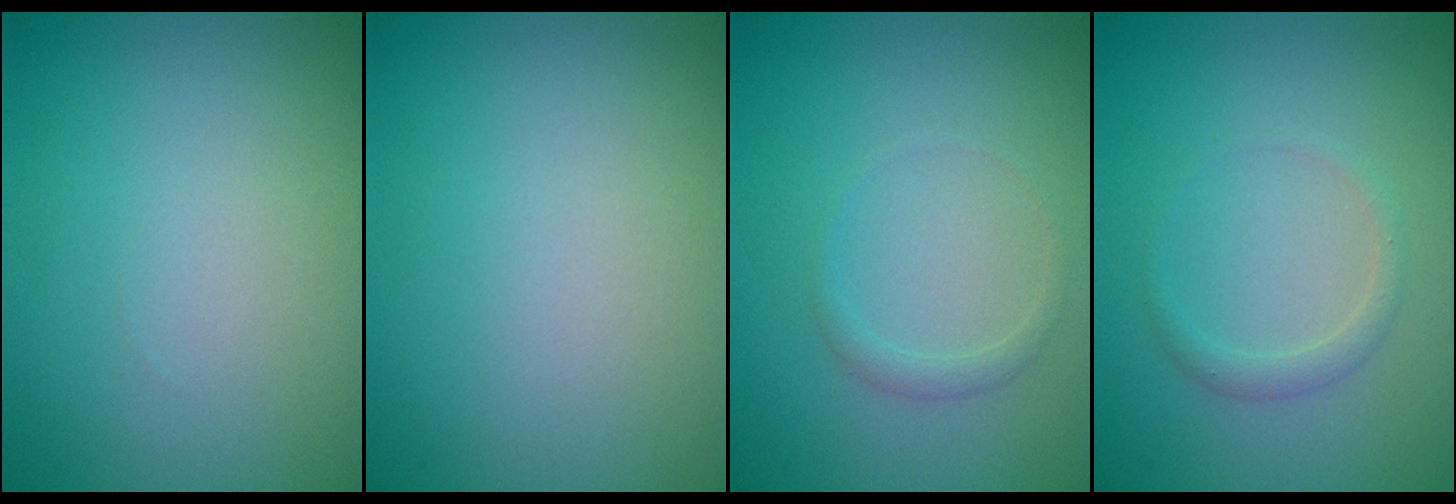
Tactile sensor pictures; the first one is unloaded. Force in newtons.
{"total": 0.0}
{"total": 0.9, "press": 0.9, "slide": 0.2}
{"total": 1.2, "press": 1.2, "slide": 0.0}